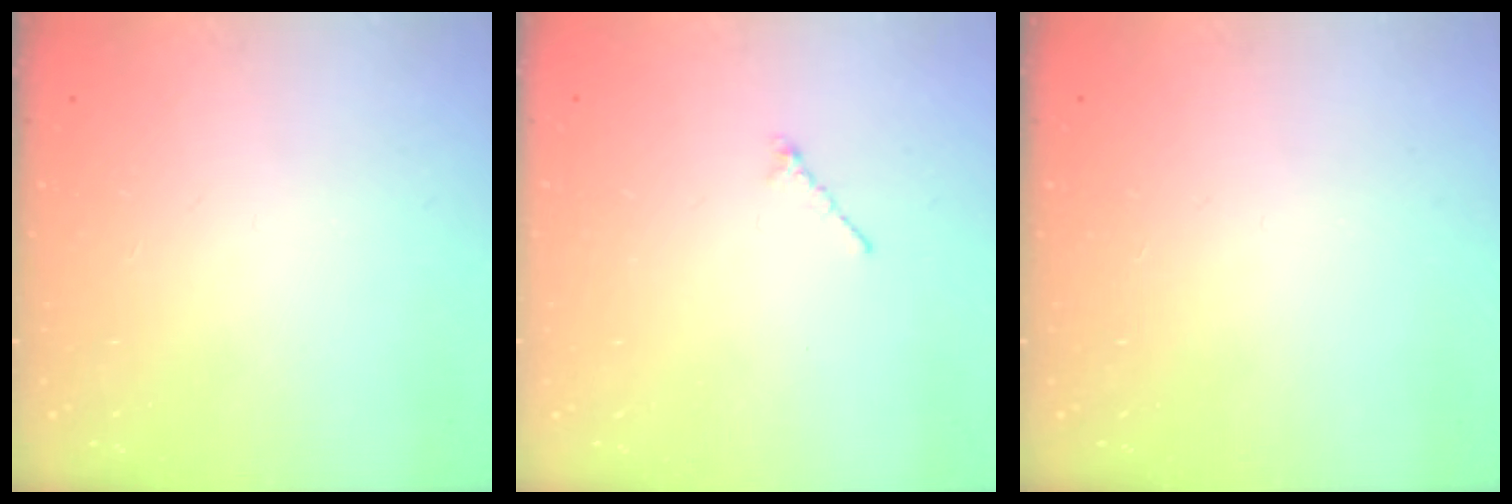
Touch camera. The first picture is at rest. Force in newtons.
{"total": 0.8, "press": 0.7, "slide": 0.4}
{"total": 0.0}